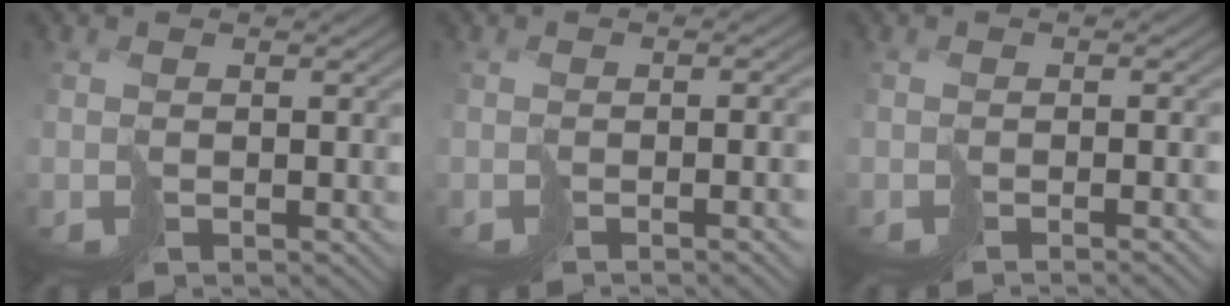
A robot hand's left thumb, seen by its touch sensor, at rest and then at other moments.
{"total": 3.0, "force": [-1.4, -0.1, 2.6], "torque": [-0.019, -0.003, -0.016]}
{"total": 2.0, "force": [-1.4, -0.6, 1.2], "torque": [-0.009, 0.001, -0.021]}